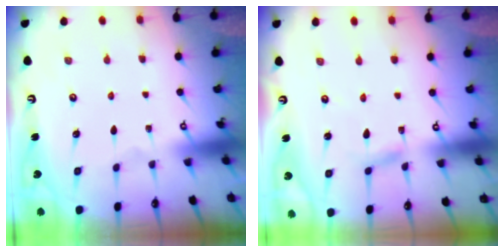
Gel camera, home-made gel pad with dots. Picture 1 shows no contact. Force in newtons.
{"total": 2.5, "press": 2.4, "slide": 0.3}